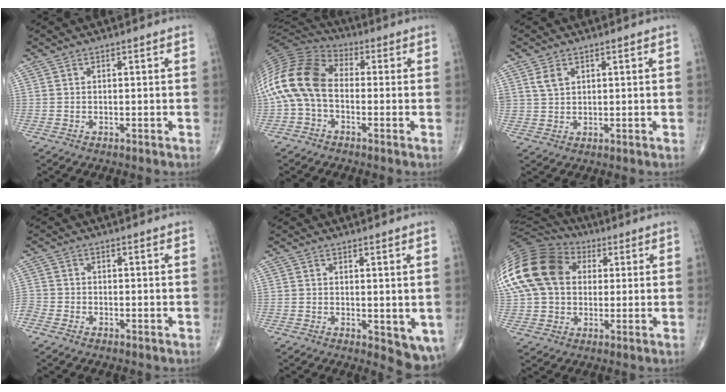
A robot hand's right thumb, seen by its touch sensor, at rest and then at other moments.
{"total": 16.5, "force": [-1.3, 10.8, 12.4], "torque": [-0.260, 0.040, -0.036]}
{"total": 3.2, "force": [1.6, 2.1, 1.8], "torque": [-0.030, -0.005, 0.039]}
{"total": 3.1, "force": [-2.1, 2.0, 1.1], "torque": [-0.033, 0.006, -0.047]}
{"total": 6.0, "force": [-0.9, 2.8, 5.3], "torque": [-0.050, -0.014, -0.008]}
{"total": 24.5, "force": [5.6, 18.1, 15.6], "torque": [-0.354, 0.061, 0.104]}